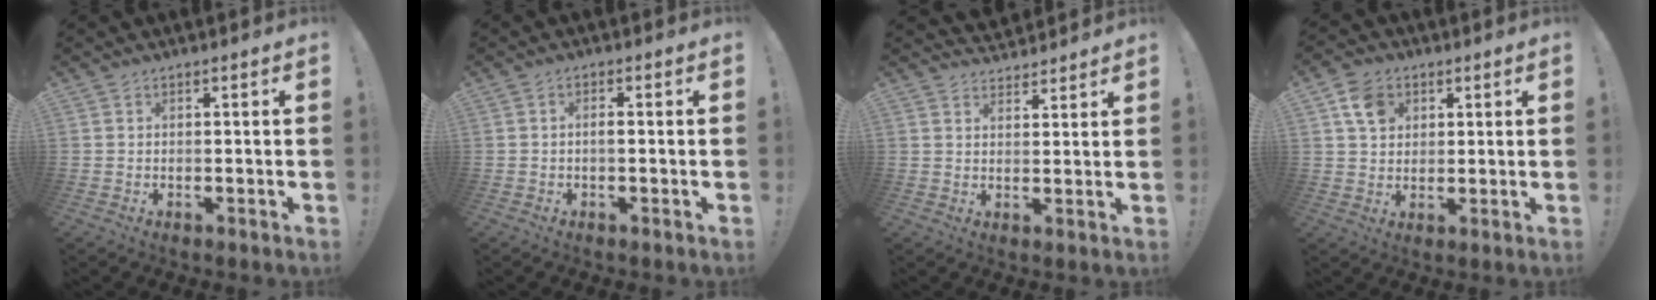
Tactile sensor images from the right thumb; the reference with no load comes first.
{"total": 1.7, "force": [-0.5, 0.4, 1.5], "torque": [-0.029, 0.004, -0.009]}
{"total": 4.0, "force": [3.7, 1.7, 0.1], "torque": [0.011, -0.030, 0.067]}
{"total": 8.1, "force": [3.8, 6.3, 3.5], "torque": [-0.048, -0.011, 0.073]}